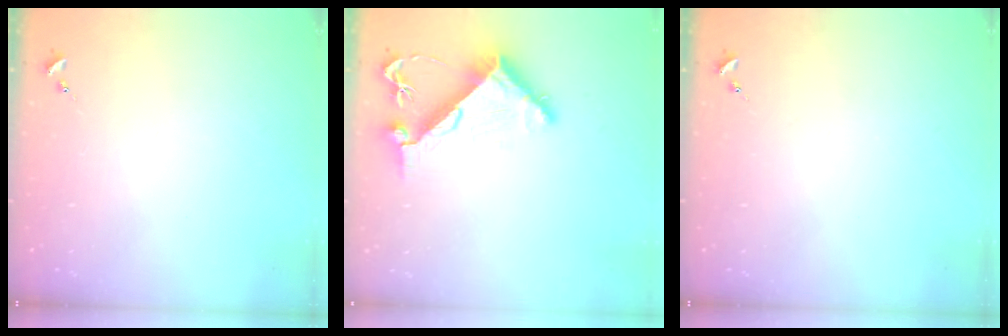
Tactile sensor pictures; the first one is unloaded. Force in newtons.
{"total": 7.9, "press": 7.8, "slide": 1.0}
{"total": 0.0}